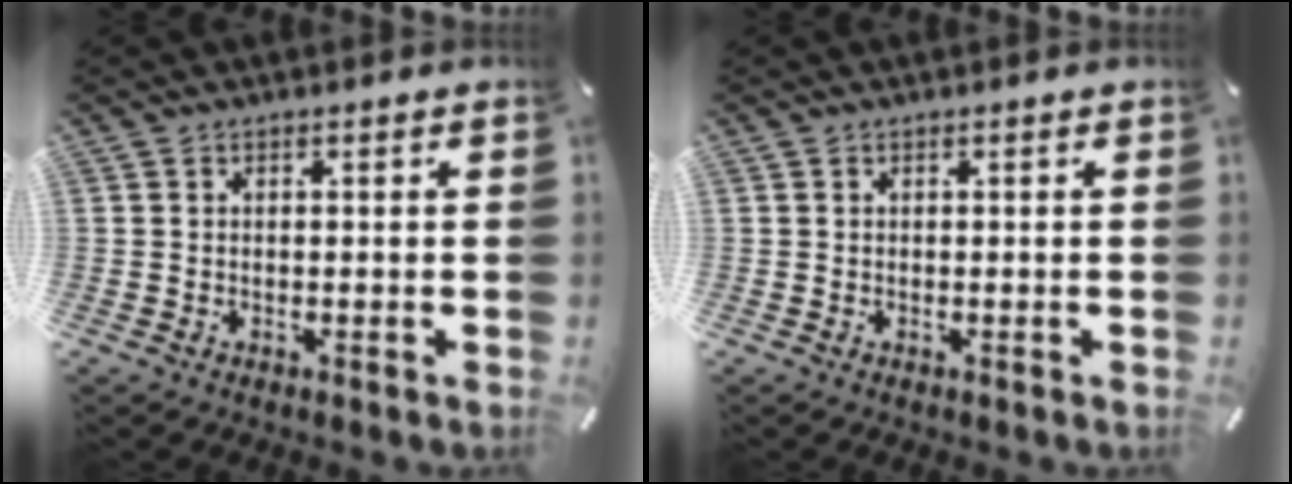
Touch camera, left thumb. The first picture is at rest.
{"total": 0.0}